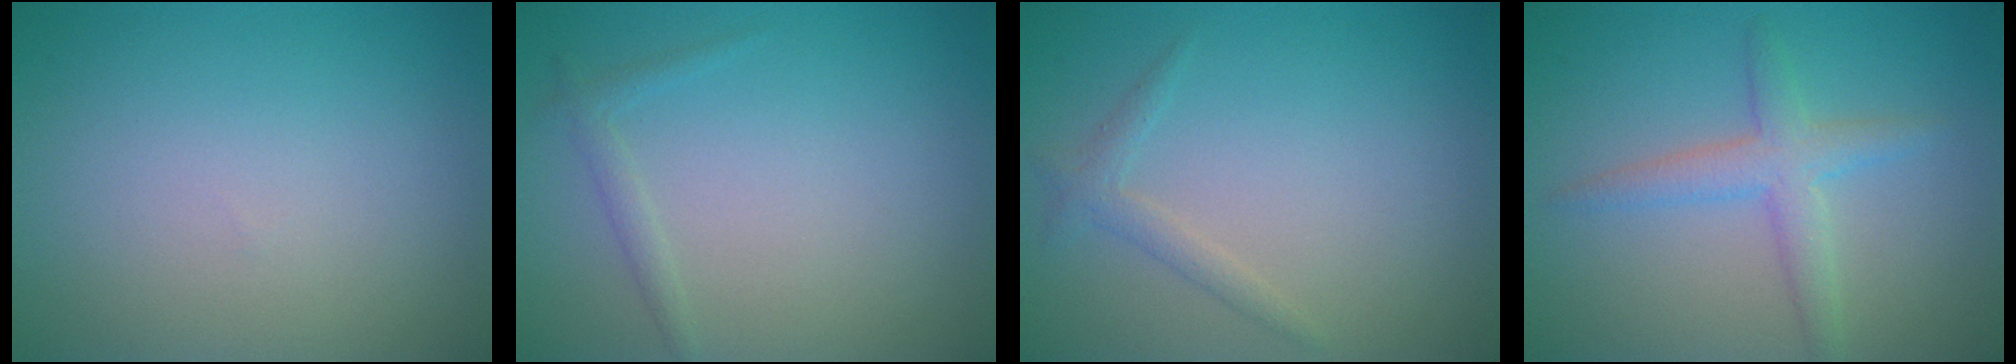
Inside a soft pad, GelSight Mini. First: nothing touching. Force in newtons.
{"total": 1.0, "press": 1.0, "slide": 0.0}
{"total": 1.4, "press": 1.4, "slide": 0.1}
{"total": 2.9, "press": 2.9, "slide": 0.1}